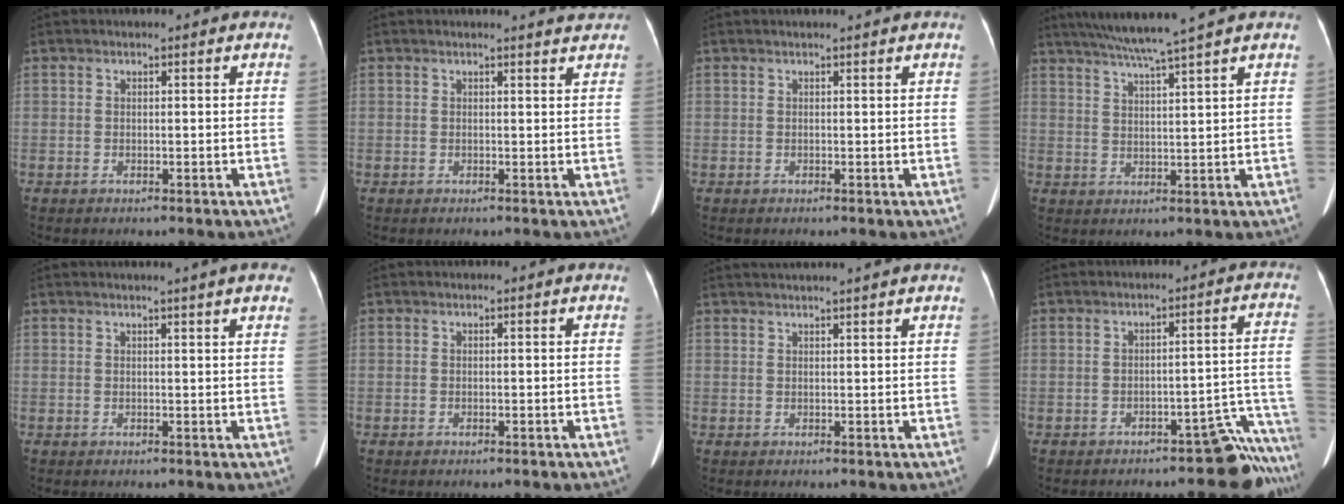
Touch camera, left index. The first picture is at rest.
{"total": 2.7, "force": [2.7, 0.3, 0.3], "torque": [-0.010, 0.000, 0.017]}
{"total": 1.2, "force": [1.0, -0.3, 0.5], "torque": [-0.010, 0.006, 0.020]}
{"total": 7.9, "force": [6.5, -1.9, 4.1], "torque": [-0.067, 0.006, 0.109]}
{"total": 6.1, "force": [4.7, 0.0, 3.9], "torque": [-0.049, 0.014, 0.044]}
{"total": 0.0}
{"total": 7.2, "force": [6.5, -1.1, 2.9], "torque": [-0.037, 0.029, 0.078]}
{"total": 8.7, "force": [-8.2, 1.4, 2.7], "torque": [0.014, 0.042, -0.105]}